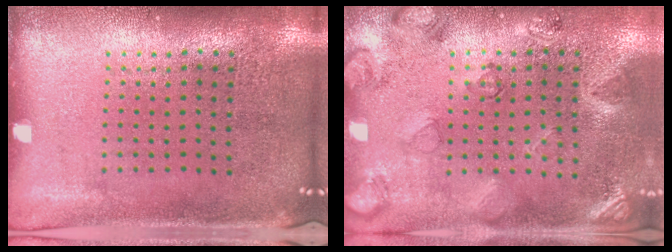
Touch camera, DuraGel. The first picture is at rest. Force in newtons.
{"total": 2.6, "press": 1.7, "slide": 1.9}